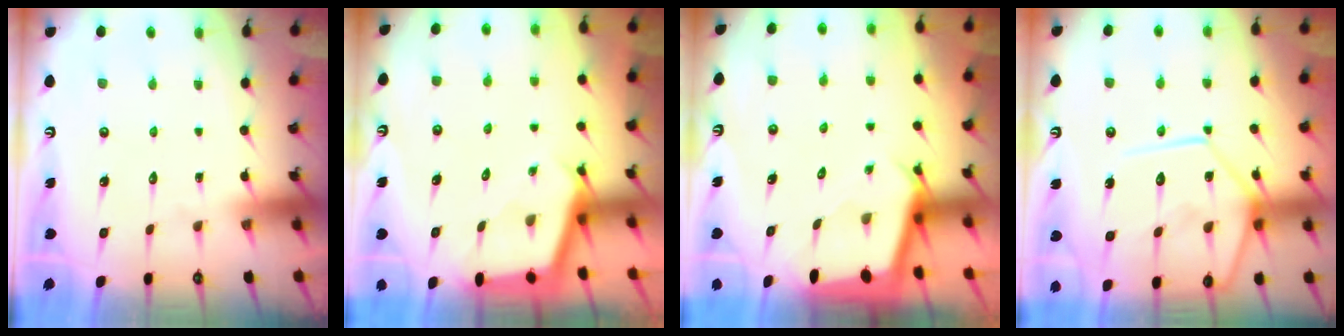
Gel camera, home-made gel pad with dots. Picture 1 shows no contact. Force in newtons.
{"total": 2.2, "press": 2.2, "slide": 0.2}
{"total": 2.5, "press": 2.5, "slide": 0.2}
{"total": 15.3, "press": 15.1, "slide": 2.0}